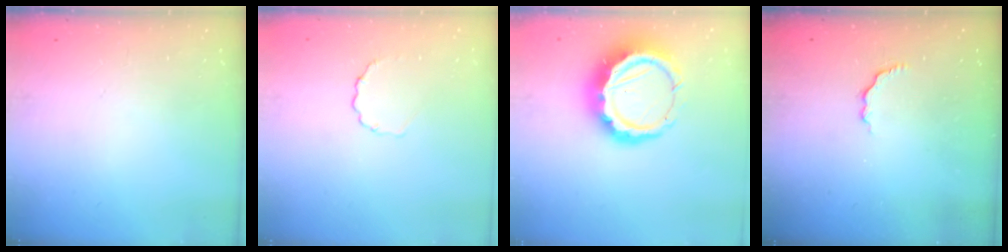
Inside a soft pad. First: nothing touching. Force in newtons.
{"total": 2.7, "press": 2.5, "slide": 1.0}
{"total": 13.1, "press": 12.8, "slide": 2.7}
{"total": 2.8, "press": 2.6, "slide": 0.9}